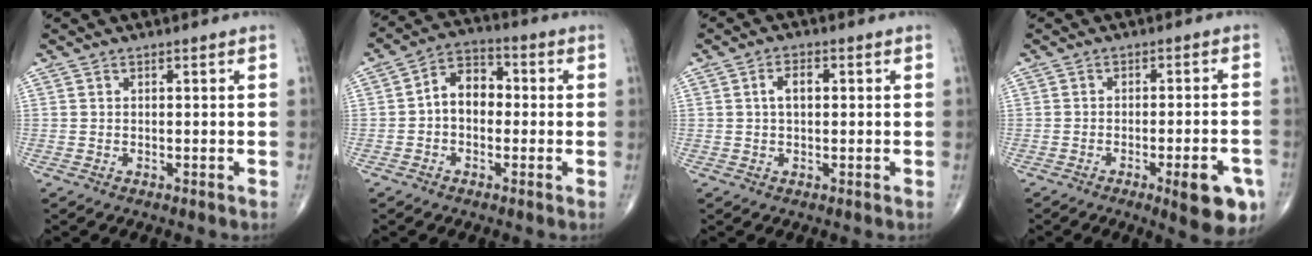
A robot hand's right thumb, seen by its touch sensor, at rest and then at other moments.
{"total": 7.6, "force": [-0.4, 5.4, 5.3], "torque": [-0.062, 0.029, -0.021]}
{"total": 3.4, "force": [0.5, 1.9, 2.8], "torque": [-0.046, 0.008, 0.006]}
{"total": 10.0, "force": [-4.5, 2.6, 8.5], "torque": [-0.096, 0.012, -0.054]}